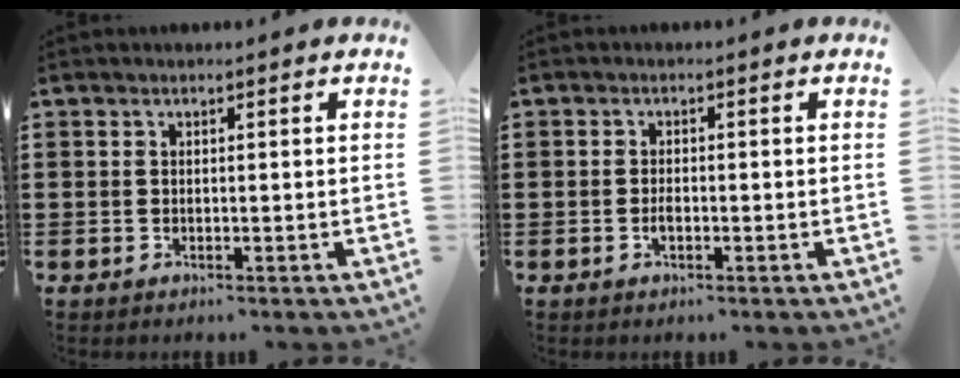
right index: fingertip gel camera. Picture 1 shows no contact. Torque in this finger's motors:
{"motor_torque": [1.20, 0.94, 0.01, -0.04]}